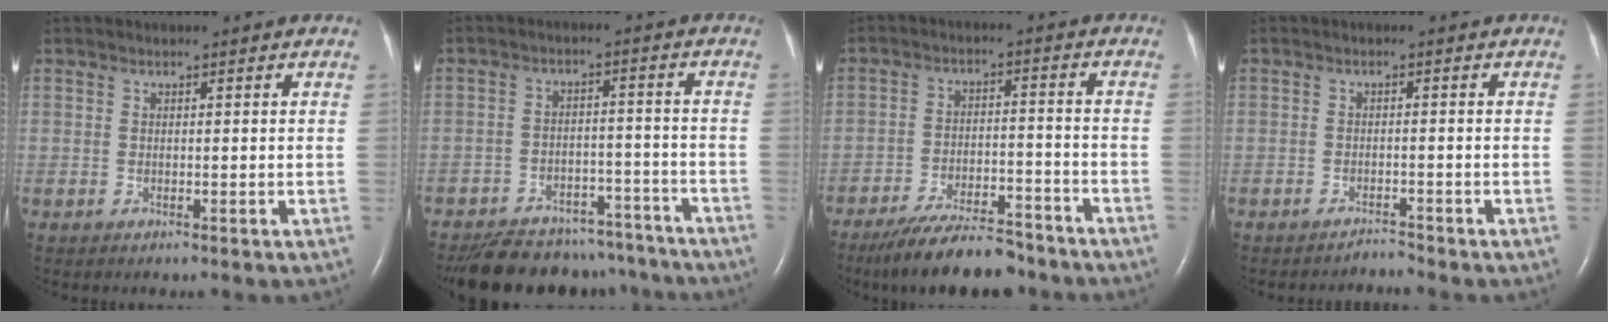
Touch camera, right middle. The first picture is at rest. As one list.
[{"total": 16.5, "force": [-14.4, 6.5, 4.6], "torque": [-0.091, 0.007, -0.195]}, {"total": 12.3, "force": [-10.6, 2.8, 5.6], "torque": [-0.092, -0.004, -0.170]}, {"total": 1.5, "force": [-1.3, -0.2, -0.7], "torque": [0.015, -0.010, -0.020]}]